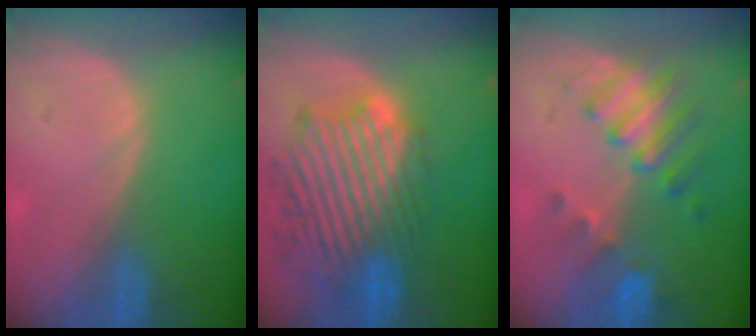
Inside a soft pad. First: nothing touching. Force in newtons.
{"total": 13.3, "press": 11.7, "slide": 6.3}
{"total": 7.6, "press": 6.8, "slide": 3.5}